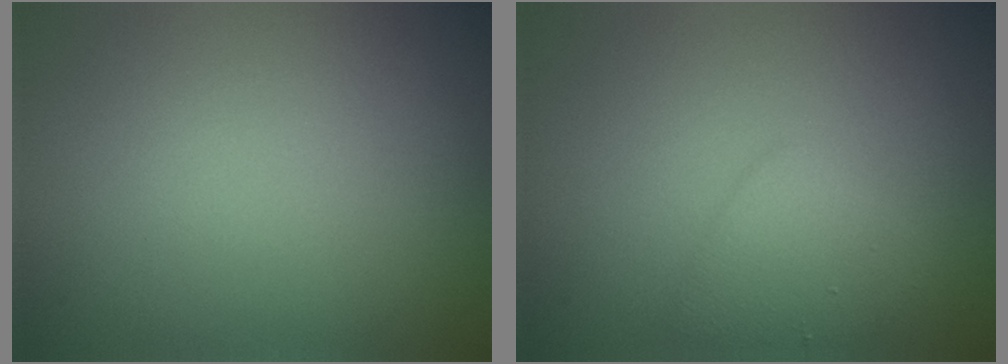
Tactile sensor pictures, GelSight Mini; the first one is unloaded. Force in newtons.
{"total": 2.6, "press": 2.6, "slide": 0.0}